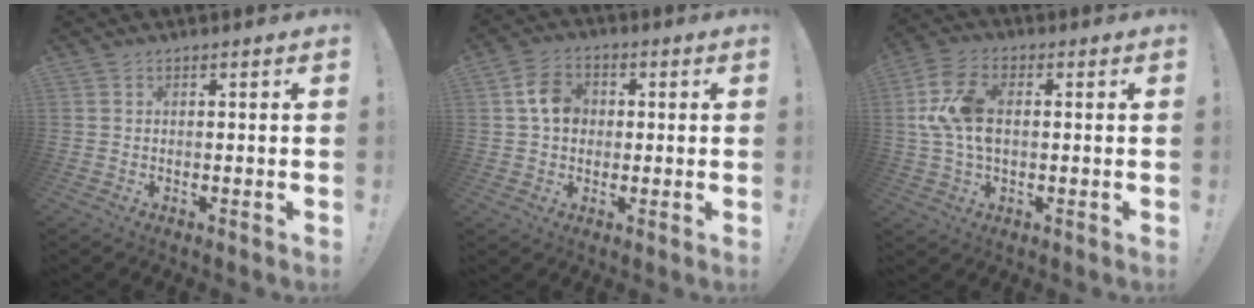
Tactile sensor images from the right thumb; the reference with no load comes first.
{"total": 8.9, "force": [1.4, 7.3, 4.9], "torque": [-0.071, 0.016, 0.032]}
{"total": 12.8, "force": [1.1, 8.0, 9.9], "torque": [-0.207, 0.006, 0.022]}